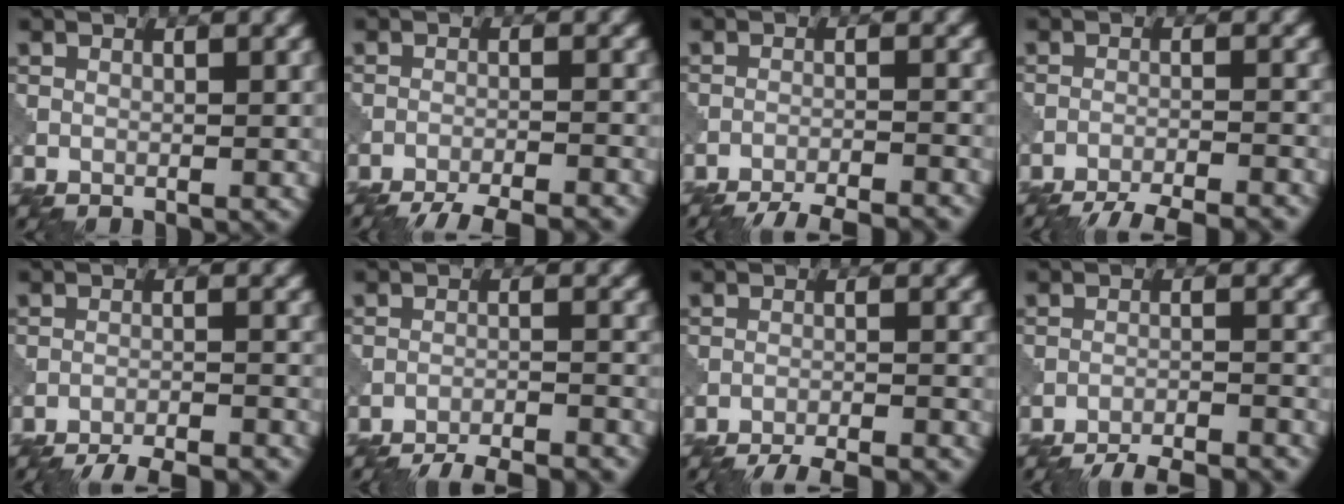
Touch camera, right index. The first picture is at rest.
{"total": 8.8, "force": [-8.2, 1.6, 2.8], "torque": [-0.034, -0.003, -0.116]}
{"total": 9.3, "force": [-8.8, 1.7, 2.6], "torque": [-0.029, 0.000, -0.122]}
{"total": 9.6, "force": [-9.0, 1.7, 2.8], "torque": [-0.034, -0.005, -0.126]}
{"total": 9.6, "force": [-9.1, 1.8, 2.5], "torque": [-0.027, 0.001, -0.123]}
{"total": 10.9, "force": [-10.4, 2.2, 2.5], "torque": [-0.023, 0.000, -0.138]}
{"total": 8.5, "force": [-8.0, 1.5, 2.3], "torque": [-0.026, 0.002, -0.111]}
{"total": 10.7, "force": [-10.2, 2.1, 2.4], "torque": [-0.023, 0.001, -0.136]}